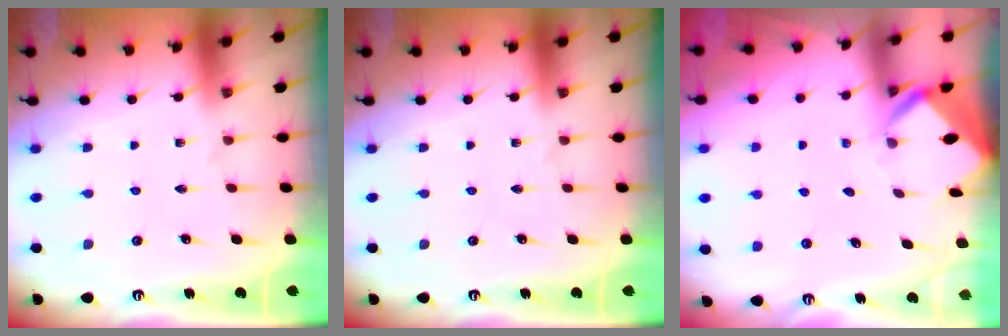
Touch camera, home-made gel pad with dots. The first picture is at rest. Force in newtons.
{"total": 0.0}
{"total": 2.8, "press": 2.8, "slide": 0.1}